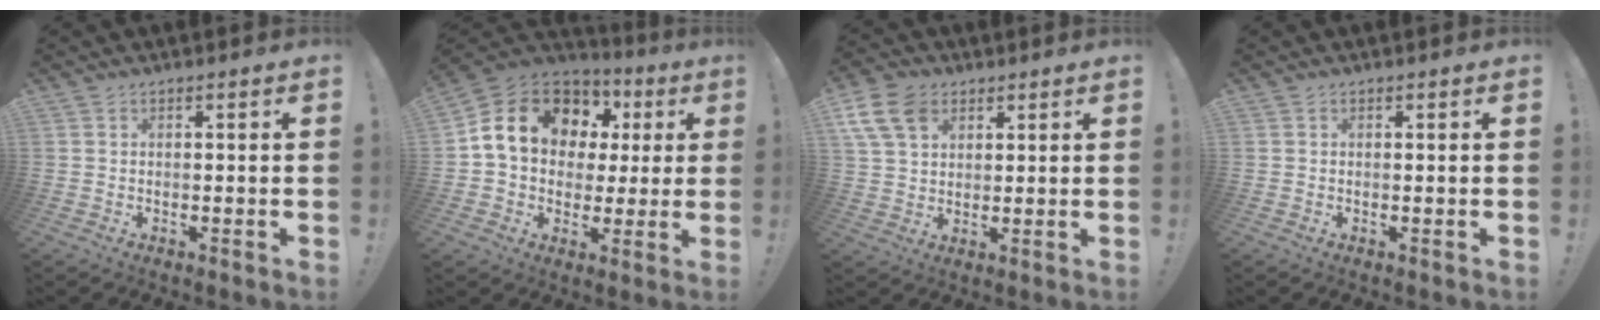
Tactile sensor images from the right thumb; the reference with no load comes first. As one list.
[{"total": 17.0, "force": [6.3, 12.6, 9.6], "torque": [-0.149, -0.022, 0.128]}, {"total": 11.8, "force": [5.4, 8.2, 6.5], "torque": [-0.127, -0.018, 0.108]}, {"total": 0.0}]